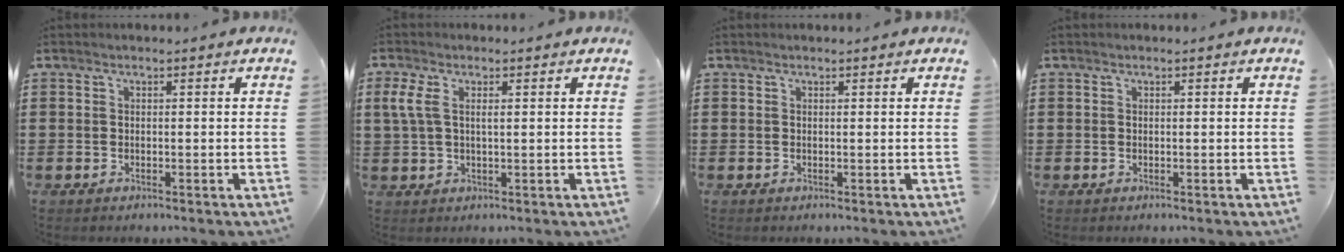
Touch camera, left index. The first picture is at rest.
{"total": 3.0, "force": [0.9, 1.3, 2.5], "torque": [-0.062, 0.003, 0.013]}
{"total": 0.0}
{"total": 0.0}